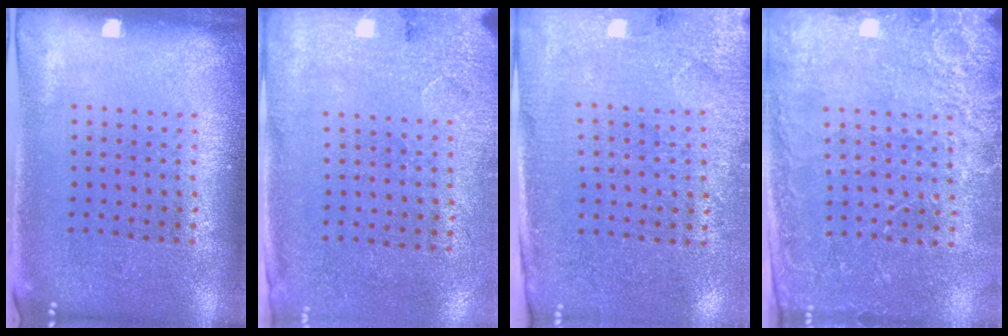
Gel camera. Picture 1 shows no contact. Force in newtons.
{"total": 2.6, "press": 2.1, "slide": 1.5}
{"total": 3.0, "press": 2.9, "slide": 0.8}
{"total": 2.8, "press": 2.8, "slide": 0.2}